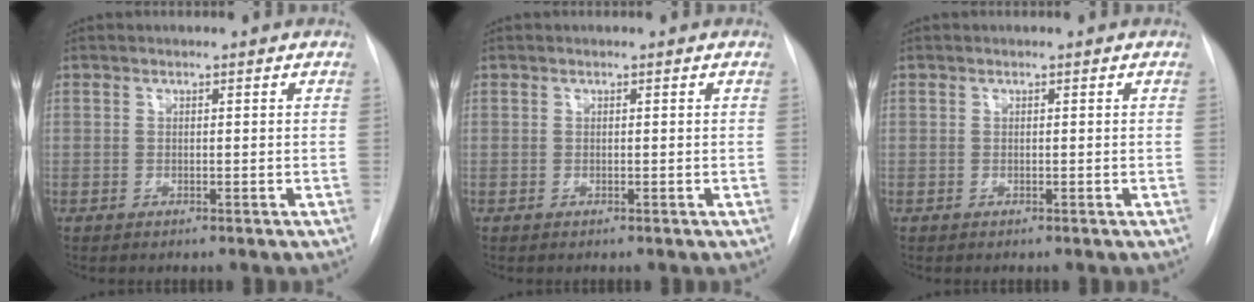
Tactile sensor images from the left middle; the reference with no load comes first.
{"total": 0.0}
{"total": 0.0}